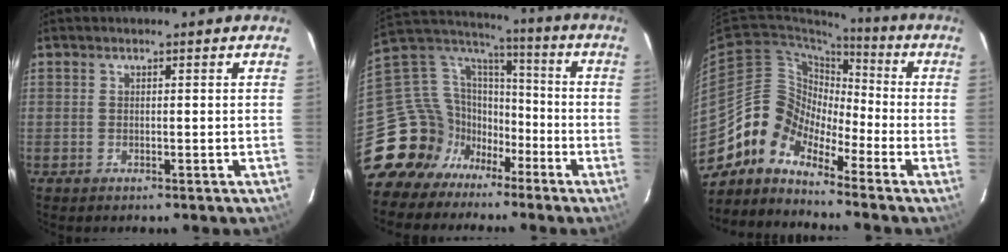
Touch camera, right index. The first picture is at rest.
{"total": 17.1, "force": [-10.5, 12.7, 4.4], "torque": [-0.103, 0.058, -0.191]}
{"total": 10.1, "force": [-6.7, 6.9, 3.0], "torque": [-0.055, 0.036, -0.158]}